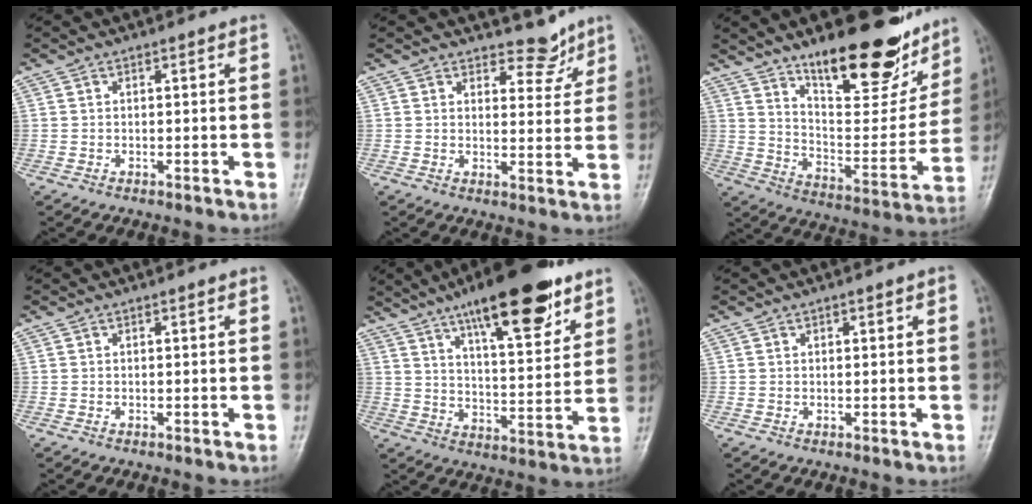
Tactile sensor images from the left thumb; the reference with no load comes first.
{"total": 4.8, "force": [4.2, 2.2, 1.0], "torque": [0.012, -0.036, 0.060]}
{"total": 23.0, "force": [15.8, 8.4, 14.4], "torque": [-0.156, -0.090, 0.246]}
{"total": 0.0}
{"total": 19.3, "force": [12.2, 5.7, 13.9], "torque": [-0.179, -0.052, 0.194]}
{"total": 1.3, "force": [0.5, 0.5, 1.0], "torque": [-0.012, 0.002, 0.007]}